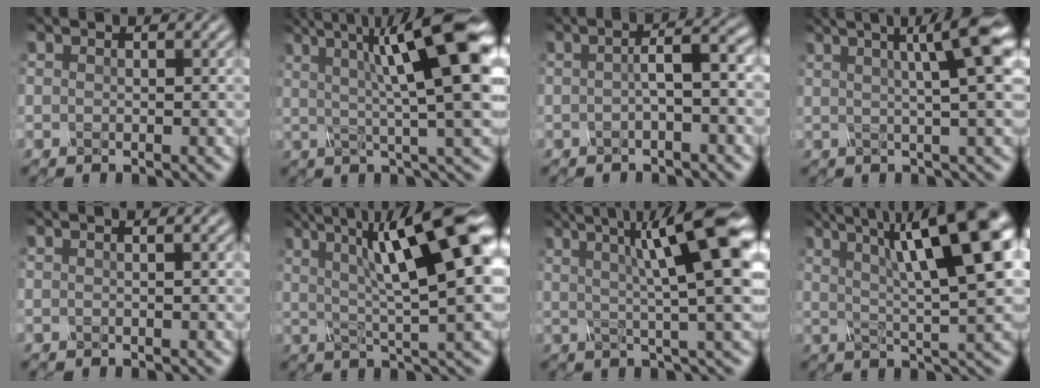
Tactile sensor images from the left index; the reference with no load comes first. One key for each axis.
{"total": 11.9, "fx": 3.4, "fy": 2.3, "fz": 11.2, "tx": -0.158, "ty": 0.014, "tz": 0.053}
{"total": 2.9, "fx": -0.7, "fy": 0.6, "fz": 2.7, "tx": -0.047, "ty": 0.006, "tz": -0.012}
{"total": 7.3, "fx": 2.3, "fy": 1.3, "fz": 6.9, "tx": -0.067, "ty": 0.023, "tz": 0.027}
{"total": 2.4, "fx": 0.8, "fy": 1.3, "fz": 1.8, "tx": -0.009, "ty": 0.007, "tz": -0.013}
{"total": 13.2, "fx": 4.1, "fy": 3.2, "fz": 12.2, "tx": -0.186, "ty": 0.015, "tz": 0.067}
{"total": 10.8, "fx": 3.4, "fy": 1.9, "fz": 10.1, "tx": -0.137, "ty": 0.017, "tz": 0.051}
{"total": 13.5, "fx": 4.9, "fy": 3.6, "fz": 12.1, "tx": -0.165, "ty": 0.018, "tz": 0.076}